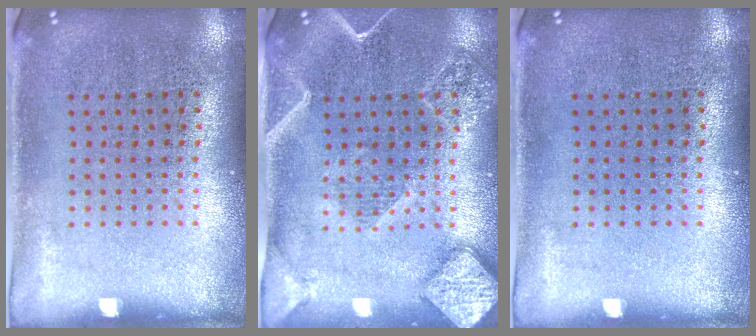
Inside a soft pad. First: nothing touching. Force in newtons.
{"total": 2.4, "press": 2.2, "slide": 0.9}
{"total": 0.0}